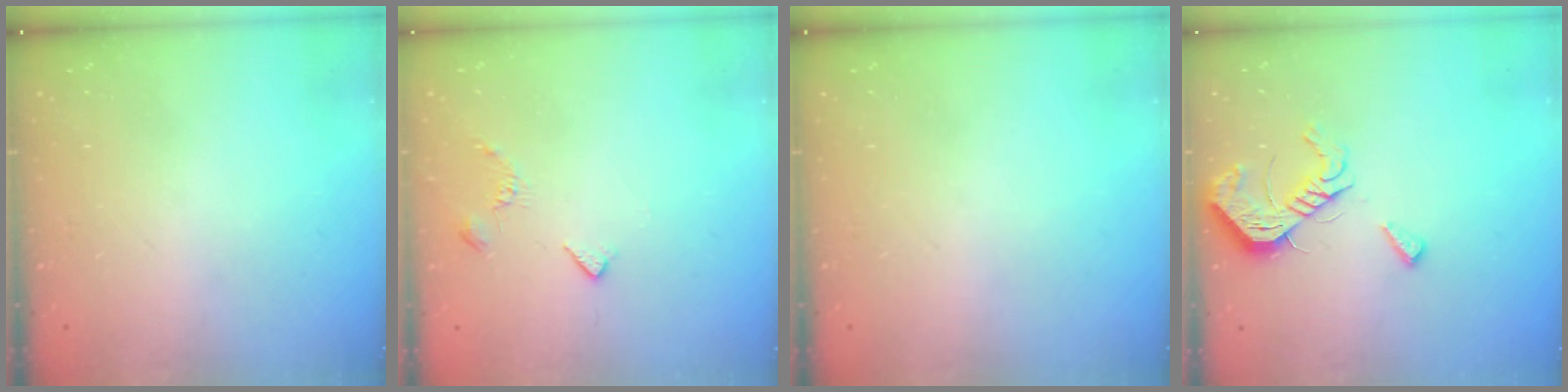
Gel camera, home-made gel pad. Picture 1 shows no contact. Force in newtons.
{"total": 4.4, "press": 4.3, "slide": 0.9}
{"total": 0.0}
{"total": 11.8, "press": 11.8, "slide": 0.8}